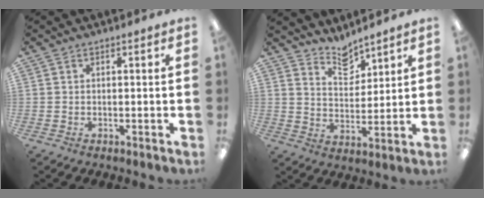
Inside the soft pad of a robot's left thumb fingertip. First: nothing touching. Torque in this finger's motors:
{"motor_torque": [-0.22, -0.23, -0.33, 0.28, 0.02]}